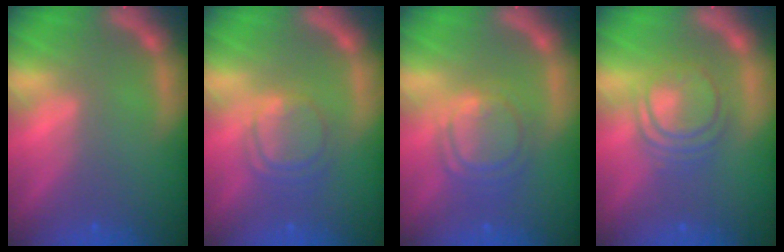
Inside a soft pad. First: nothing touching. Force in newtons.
{"total": 4.5}
{"total": 5.6}
{"total": 5.6}